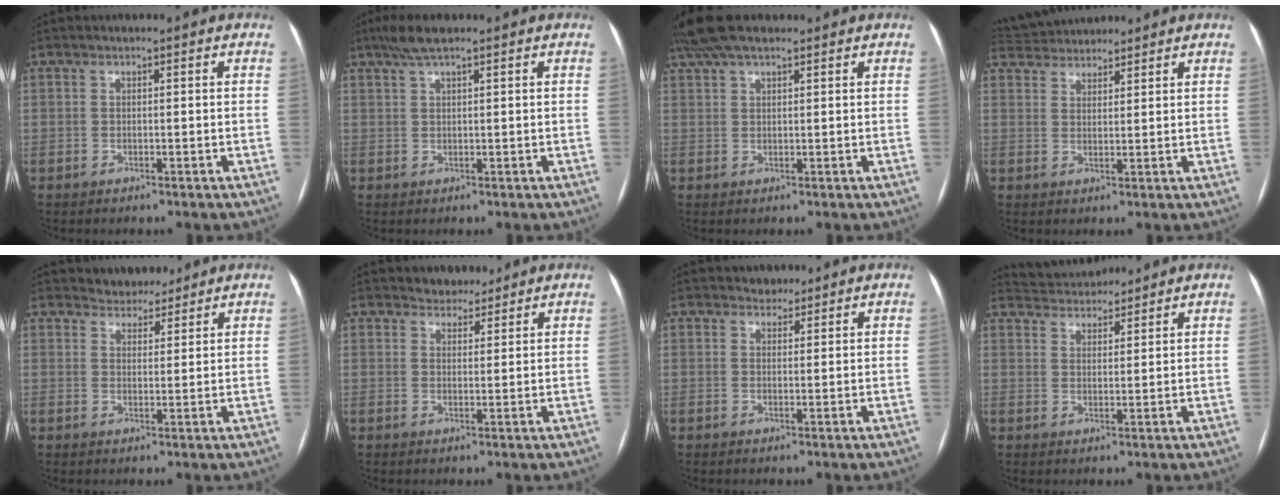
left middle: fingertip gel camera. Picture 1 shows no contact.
{"total": 3.9, "force": [2.8, 0.4, 2.7], "torque": [-0.060, 0.016, 0.054]}
{"total": 7.9, "force": [6.1, 2.3, 4.4], "torque": [-0.086, 0.041, 0.114]}
{"total": 7.9, "force": [7.4, 2.1, 1.6], "torque": [-0.034, 0.038, 0.124]}
{"total": 4.2, "force": [3.9, 1.6, 0.1], "torque": [-0.001, 0.008, 0.059]}
{"total": 3.2, "force": [2.9, 1.3, 0.2], "torque": [-0.003, 0.005, 0.045]}
{"total": 1.8, "force": [1.6, 0.9, -0.1], "torque": [0.000, 0.002, 0.022]}
{"total": 6.1, "force": [5.9, 1.0, 0.6], "torque": [-0.020, 0.027, 0.098]}